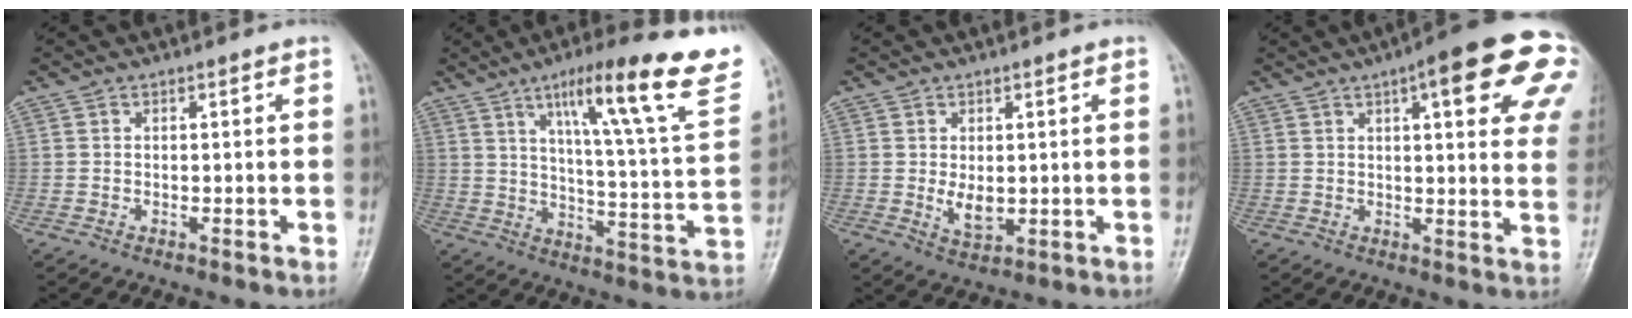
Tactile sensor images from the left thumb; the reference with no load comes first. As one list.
[{"total": 23.7, "force": [13.4, 3.4, 19.3], "torque": [-0.253, -0.043, 0.193]}, {"total": 4.2, "force": [0.1, 2.6, 3.2], "torque": [-0.044, -0.011, 0.010]}, {"total": 20.5, "force": [8.6, 5.4, 17.9], "torque": [-0.202, -0.007, 0.099]}]